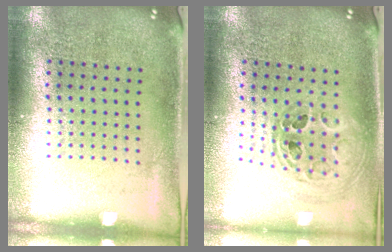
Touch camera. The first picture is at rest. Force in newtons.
{"total": 1.0, "press": 0.9, "slide": 0.3}